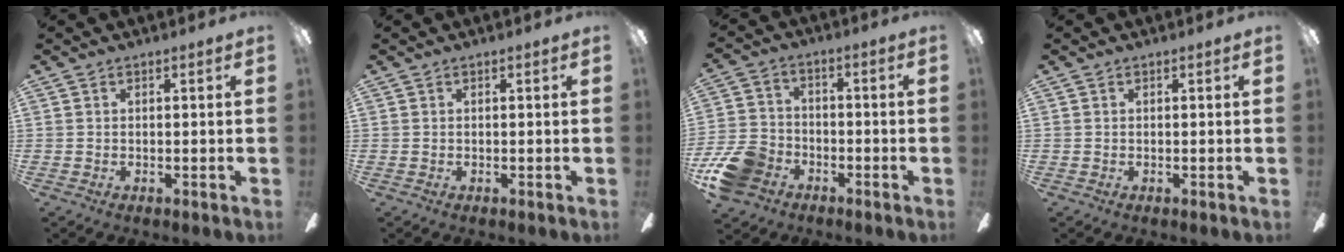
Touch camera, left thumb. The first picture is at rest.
{"total": 0.0}
{"total": 11.3, "force": [-6.2, 8.0, 5.1], "torque": [-0.117, 0.047, -0.113]}
{"total": 0.0}